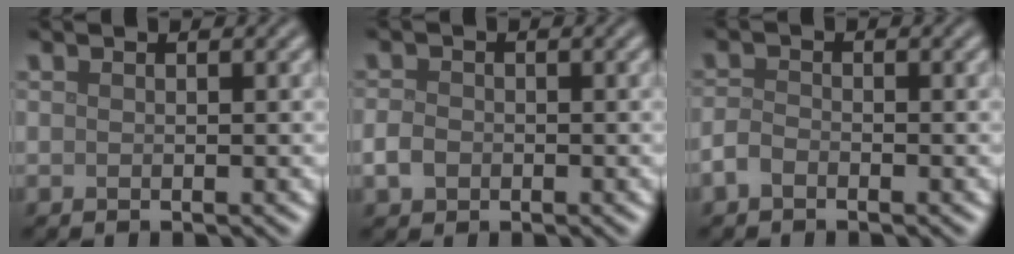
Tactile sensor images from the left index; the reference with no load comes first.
{"total": 1.7, "force": [-0.6, 1.4, 0.9], "torque": [-0.016, -0.002, -0.016]}
{"total": 1.4, "force": [-0.9, 0.7, 0.7], "torque": [-0.015, 0.002, -0.023]}